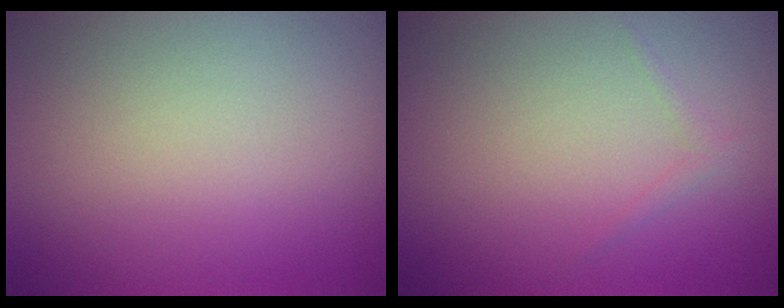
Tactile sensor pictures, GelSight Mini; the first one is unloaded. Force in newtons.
{"total": 0.7, "press": 0.7, "slide": 0.1}